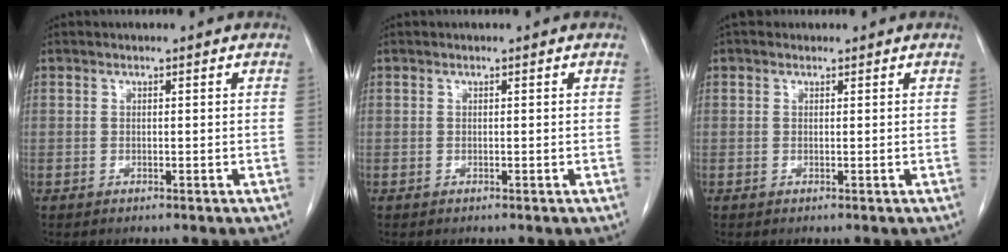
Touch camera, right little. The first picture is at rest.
{"total": 0.0}
{"total": 1.0, "force": [0.7, 0.7, 0.1], "torque": [-0.002, 0.011, 0.008]}